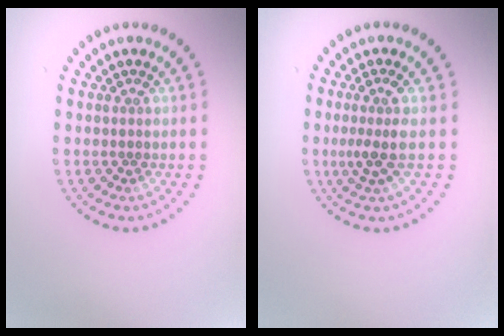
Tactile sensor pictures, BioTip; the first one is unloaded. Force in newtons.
{"total": 2.3, "press": 1.8, "slide": 1.6}